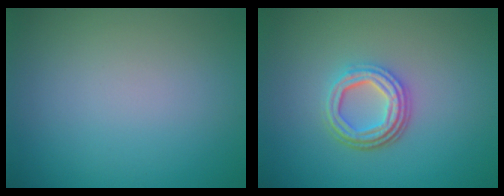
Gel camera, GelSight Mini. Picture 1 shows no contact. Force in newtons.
{"total": 4.2, "press": 3.1, "slide": 2.7}